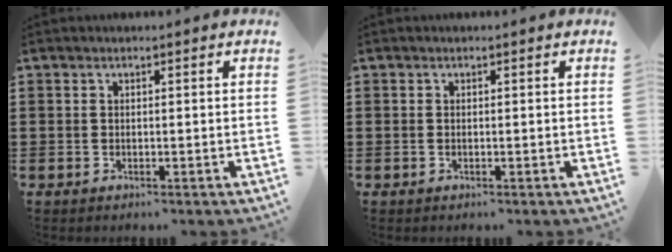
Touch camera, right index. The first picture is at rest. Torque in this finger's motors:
{"motor_torque": [-0.07, 0.01, -0.01, 0.00]}